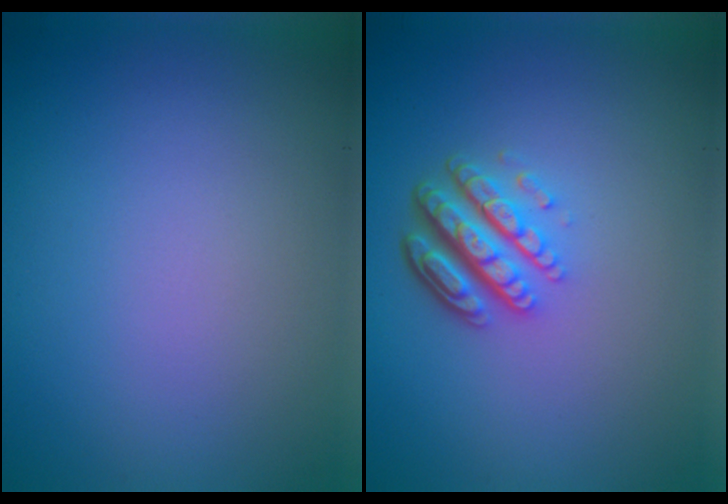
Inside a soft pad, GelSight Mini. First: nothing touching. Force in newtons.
{"total": 5.0, "press": 3.5, "slide": 3.6}